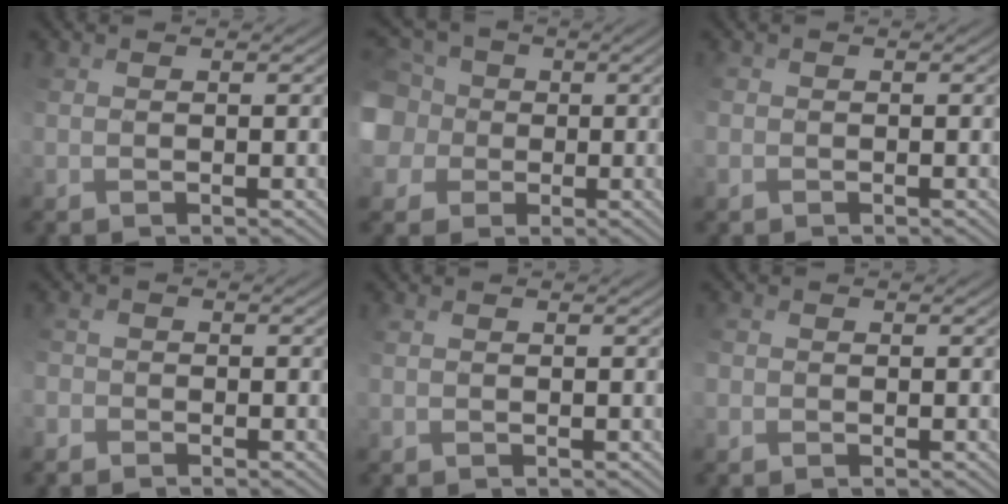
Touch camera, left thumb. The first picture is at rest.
{"total": 8.2, "force": [0.9, 7.6, 2.9], "torque": [-0.122, 0.000, 0.006]}
{"total": 0.7, "force": [-0.4, 0.5, -0.2], "torque": [0.005, 0.002, -0.005]}
{"total": 1.9, "force": [-1.5, 1.1, 0.1], "torque": [-0.002, 0.002, -0.033]}
{"total": 0.0}
{"total": 1.0, "force": [-0.5, 0.9, 0.1], "torque": [-0.003, 0.001, -0.009]}